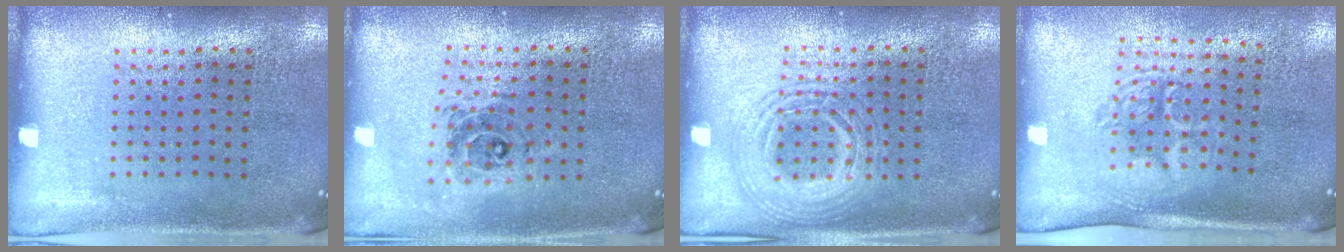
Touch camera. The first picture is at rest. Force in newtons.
{"total": 0.7, "press": 0.7, "slide": 0.1}
{"total": 1.7, "press": 1.7, "slide": 0.1}
{"total": 1.7, "press": 1.4, "slide": 1.1}